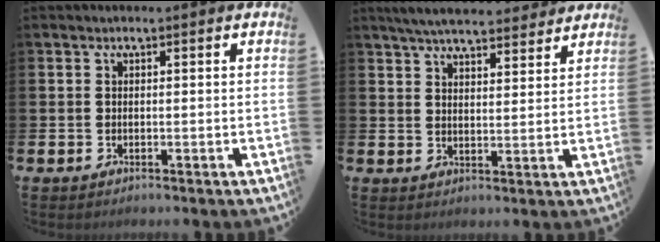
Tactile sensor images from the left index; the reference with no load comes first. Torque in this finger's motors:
{"motor_torque": [1.02, -1.12, 0.65, 0.16]}